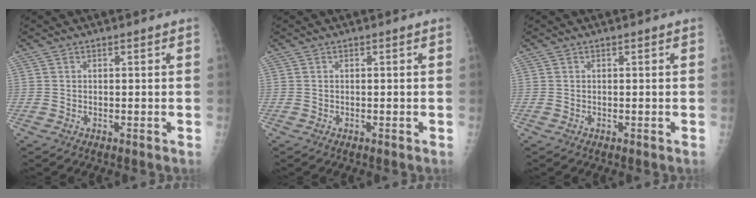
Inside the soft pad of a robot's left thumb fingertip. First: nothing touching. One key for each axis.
{"total": 0.0}
{"total": 0.0}